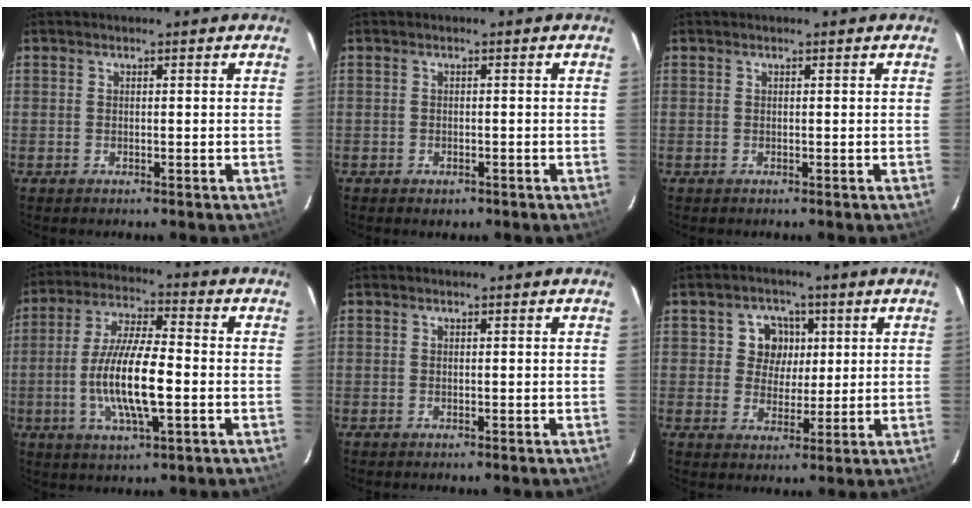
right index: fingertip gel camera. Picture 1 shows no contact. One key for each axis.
{"total": 1.7, "fx": -1.0, "fy": 1.3, "fz": 0.6, "tx": -0.012, "ty": 0.000, "tz": -0.011}
{"total": 0.0}
{"total": 13.3, "fx": -2.7, "fy": 3.2, "fz": 12.6, "tx": -0.249, "ty": -0.006, "tz": -0.051}
{"total": 0.0}
{"total": 6.4, "fx": 1.5, "fy": 5.9, "fz": 2.0, "tx": -0.034, "ty": 0.011, "tz": 0.025}